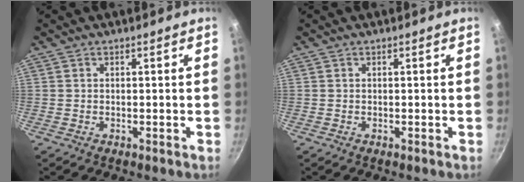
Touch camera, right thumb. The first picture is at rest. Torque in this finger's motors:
{"motor_torque": [0.00, 0.00, 0.22, 0.00, 0.00]}